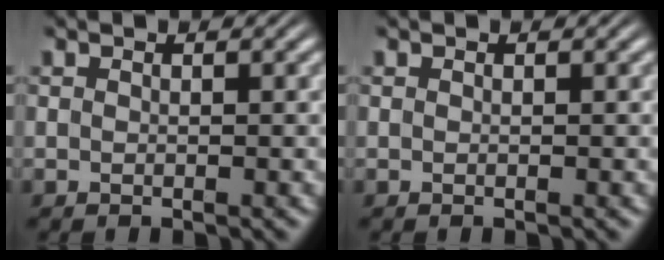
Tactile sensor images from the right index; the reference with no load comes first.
{"total": 0.0}